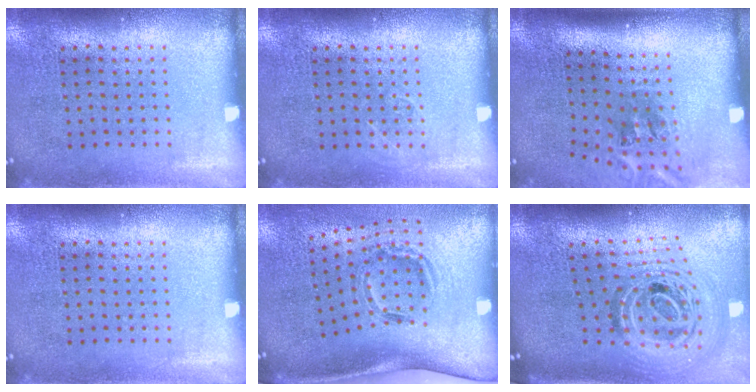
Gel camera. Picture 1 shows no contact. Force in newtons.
{"total": 0.8, "press": 0.8, "slide": 0.0}
{"total": 2.3, "press": 1.4, "slide": 1.8}
{"total": 0.0}
{"total": 2.0, "press": 1.2, "slide": 1.6}
{"total": 2.1, "press": 1.7, "slide": 1.3}